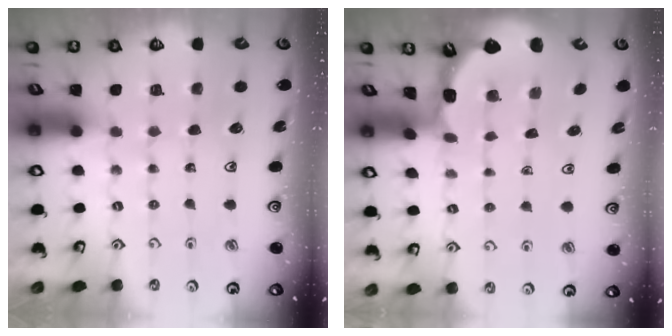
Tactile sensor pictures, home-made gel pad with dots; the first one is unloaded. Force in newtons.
{"total": 0.9, "press": 0.9, "slide": 0.2}